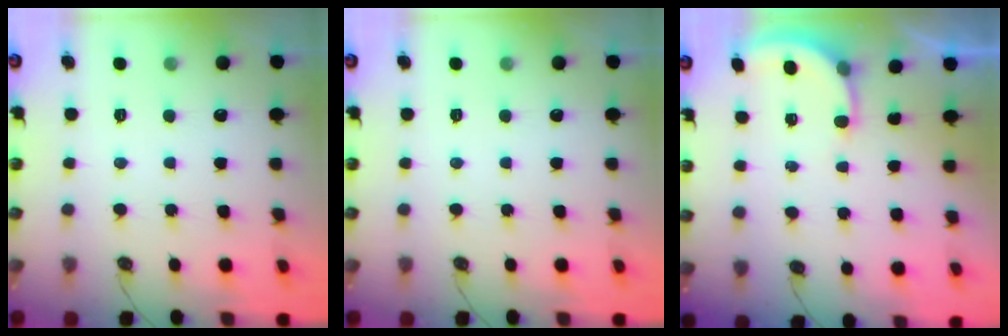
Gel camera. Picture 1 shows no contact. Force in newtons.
{"total": 0.0}
{"total": 2.9, "press": 2.9, "slide": 0.2}